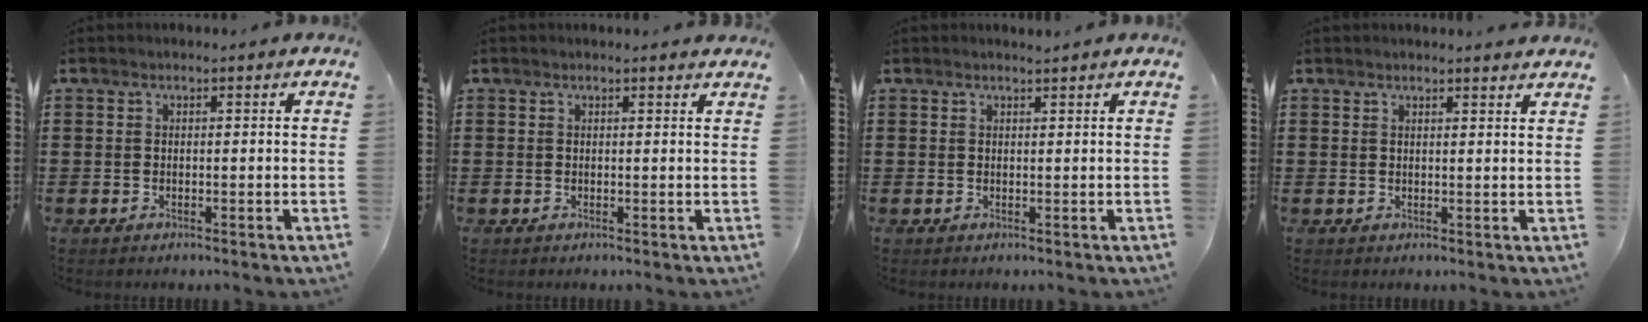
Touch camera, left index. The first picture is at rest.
{"total": 0.7, "force": [0.6, 0.0, 0.4], "torque": [-0.001, -0.005, 0.010]}
{"total": 0.9, "force": [0.9, -0.1, 0.2], "torque": [-0.006, -0.003, 0.018]}
{"total": 1.6, "force": [1.6, 0.0, 0.4], "torque": [-0.012, 0.001, 0.031]}